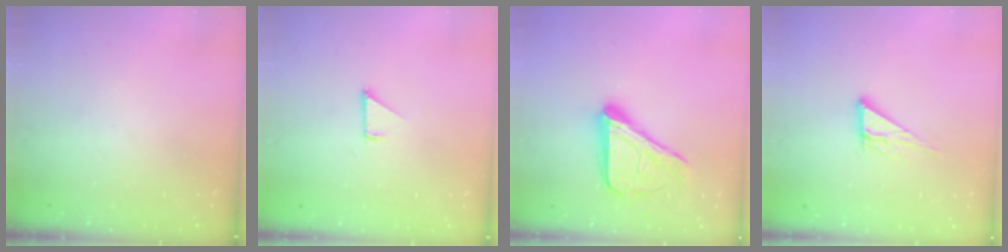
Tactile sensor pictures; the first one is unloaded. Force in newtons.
{"total": 1.3, "press": 1.3, "slide": 0.1}
{"total": 17.3, "press": 17.2, "slide": 1.0}
{"total": 8.0, "press": 8.0, "slide": 0.7}